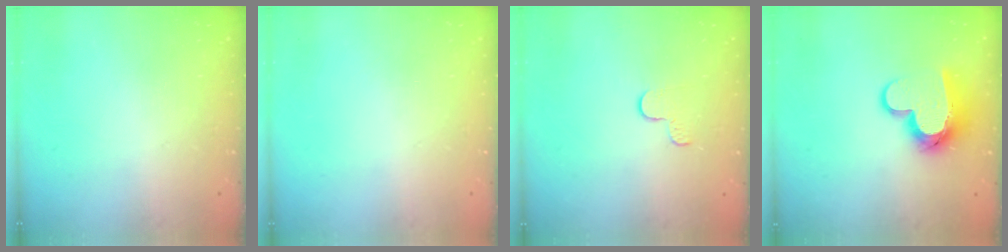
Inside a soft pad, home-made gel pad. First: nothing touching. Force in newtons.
{"total": 0.0}
{"total": 3.3, "press": 3.3, "slide": 0.4}
{"total": 13.2, "press": 13.2, "slide": 0.9}